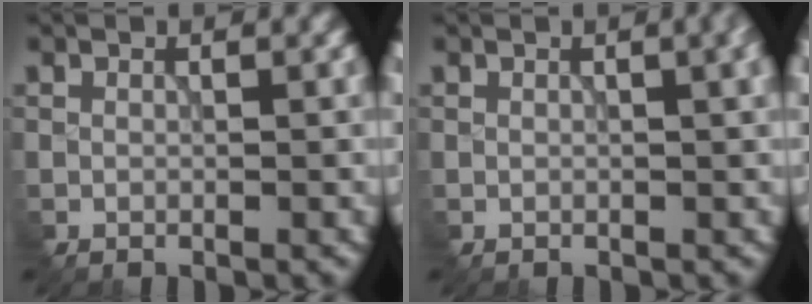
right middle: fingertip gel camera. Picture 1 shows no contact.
{"total": 3.6, "force": [0.9, 1.6, 3.1], "torque": [-0.020, 0.011, 0.011]}